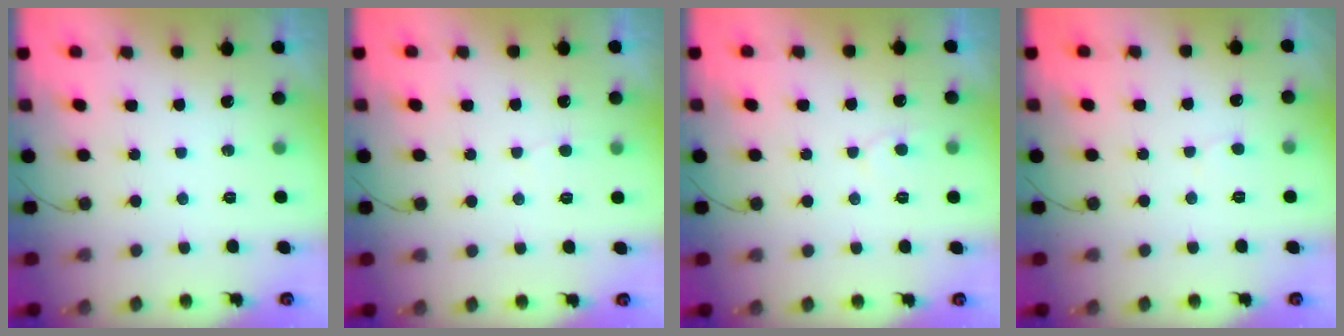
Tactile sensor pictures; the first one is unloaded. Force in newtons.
{"total": 3.4, "press": 3.4, "slide": 0.3}
{"total": 5.0, "press": 5.0, "slide": 0.4}
{"total": 3.5, "press": 3.5, "slide": 0.4}